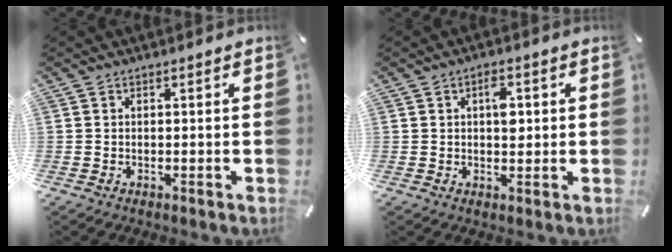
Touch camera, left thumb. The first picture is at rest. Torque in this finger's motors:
{"motor_torque": [0.57, 0.77, 0.55, -0.15, 0.01]}